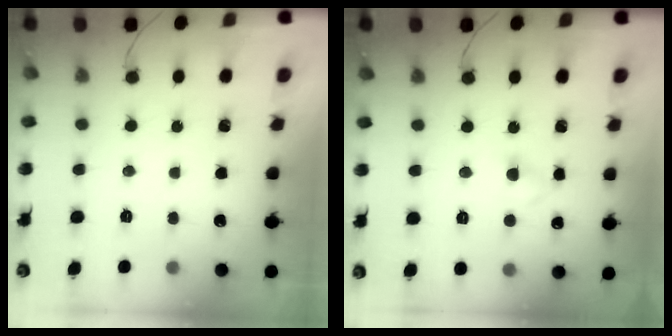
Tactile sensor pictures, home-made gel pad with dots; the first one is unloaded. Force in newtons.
{"total": 2.8, "press": 2.5, "slide": 1.2}